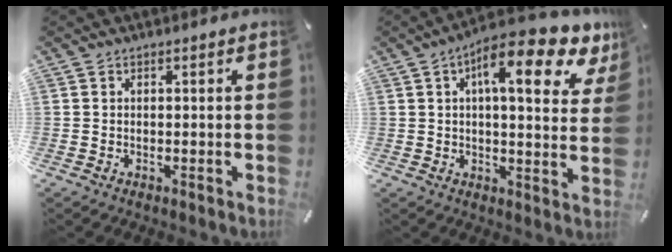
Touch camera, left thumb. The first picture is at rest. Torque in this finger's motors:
{"motor_torque": [0.75, 0.82, 1.82, -0.95, 0.46]}